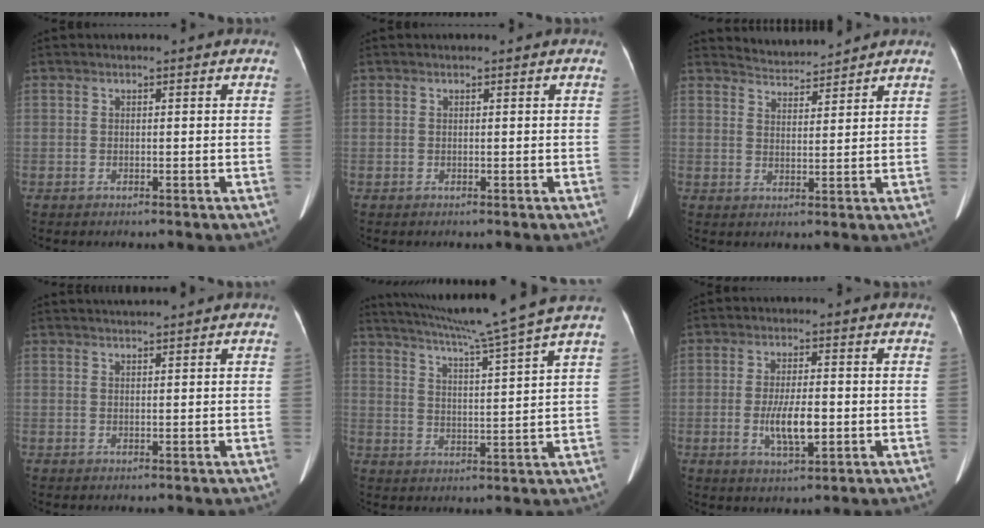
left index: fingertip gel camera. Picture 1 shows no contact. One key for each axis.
{"total": 0.0}
{"total": 4.1, "fx": 4.1, "fy": 0.0, "fz": -0.5, "tx": -0.001, "ty": 0.010, "tz": 0.073}
{"total": 2.4, "fx": 2.2, "fy": -0.6, "fz": 0.7, "tx": -0.005, "ty": 0.018, "tz": 0.043}
{"total": 15.6, "fx": 13.2, "fy": -2.9, "fz": 7.7, "tx": -0.134, "ty": -0.024, "tz": 0.187}
{"total": 6.3, "fx": -1.3, "fy": 1.7, "fz": 5.9, "tx": -0.115, "ty": -0.007, "tz": -0.020}